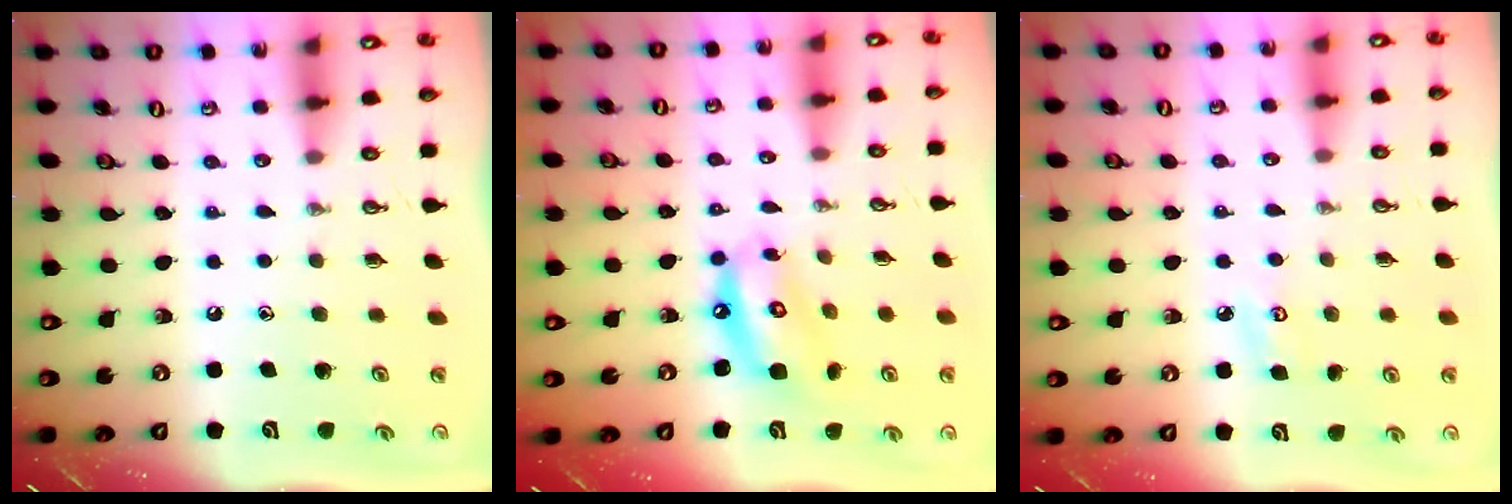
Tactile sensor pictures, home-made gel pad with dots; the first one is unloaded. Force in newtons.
{"total": 11.8, "press": 11.8, "slide": 1.2}
{"total": 4.7, "press": 4.7, "slide": 0.3}